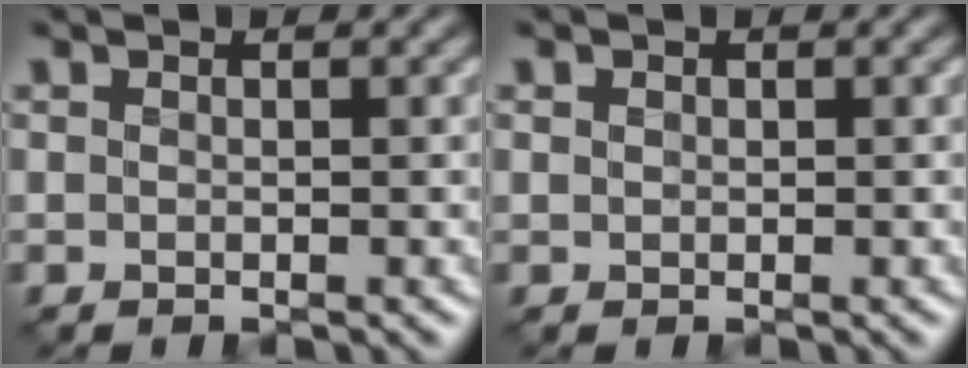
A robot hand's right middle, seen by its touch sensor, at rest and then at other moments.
{"total": 0.0}